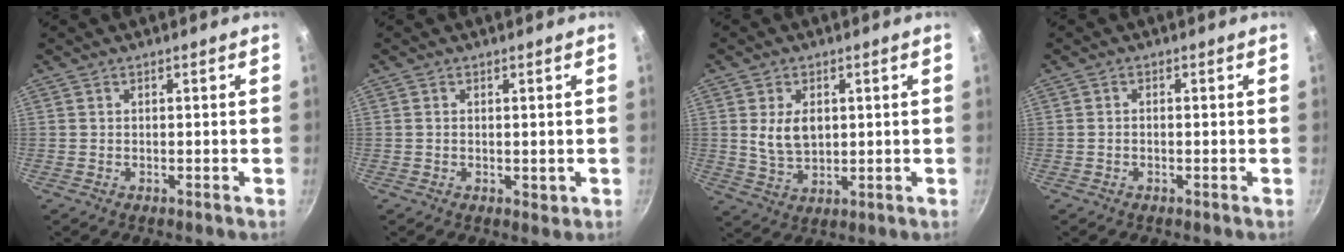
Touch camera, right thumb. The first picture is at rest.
{"total": 1.5, "force": [0.1, 0.9, 1.2], "torque": [-0.017, -0.003, 0.001]}
{"total": 6.8, "force": [1.3, 4.5, 5.0], "torque": [-0.082, -0.013, 0.031]}
{"total": 0.7, "force": [-0.3, 0.4, 0.5], "torque": [-0.012, 0.006, -0.006]}